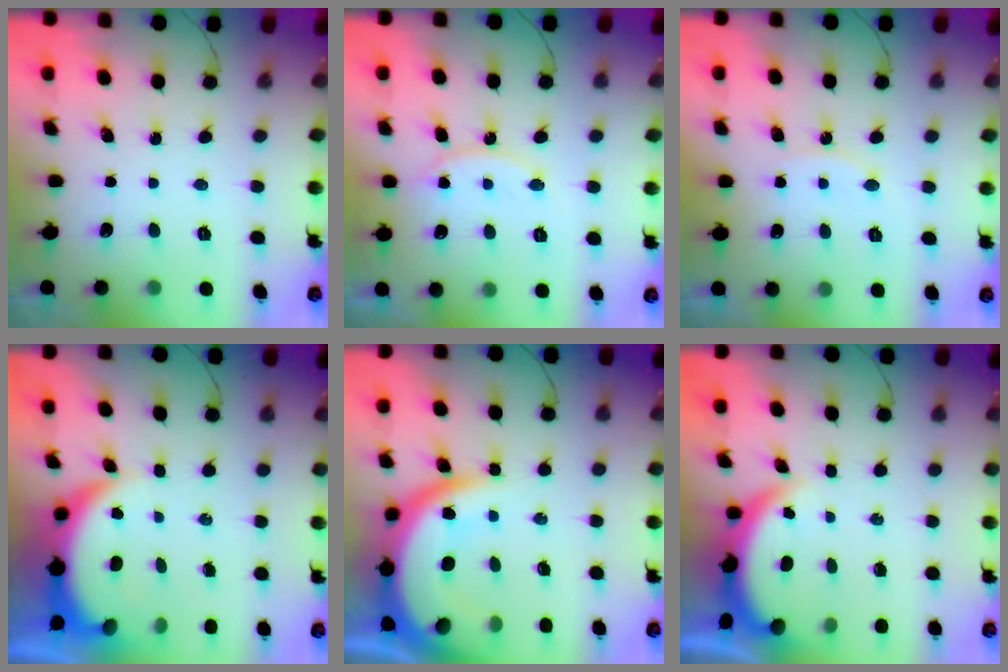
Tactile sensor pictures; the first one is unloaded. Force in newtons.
{"total": 11.4, "press": 11.4, "slide": 0.9}
{"total": 5.9, "press": 5.9, "slide": 0.8}
{"total": 8.0, "press": 8.0, "slide": 1.0}
{"total": 16.1, "press": 16.0, "slide": 1.7}
{"total": 3.9, "press": 3.9, "slide": 0.1}